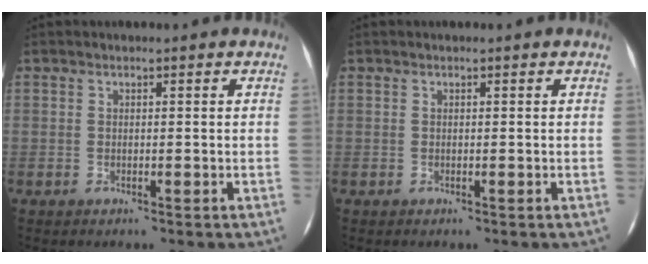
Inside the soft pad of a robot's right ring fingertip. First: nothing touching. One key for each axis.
{"total": 0.0}